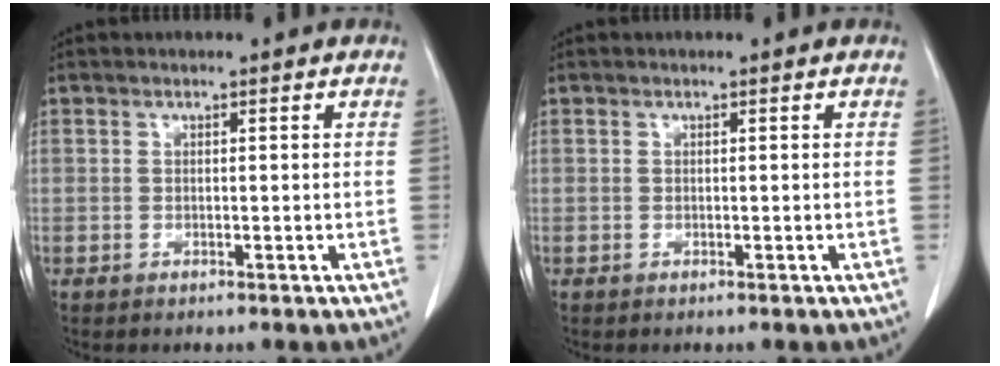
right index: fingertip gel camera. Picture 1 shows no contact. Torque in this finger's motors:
{"motor_torque": [0.00, 0.00, 0.00, 0.00]}